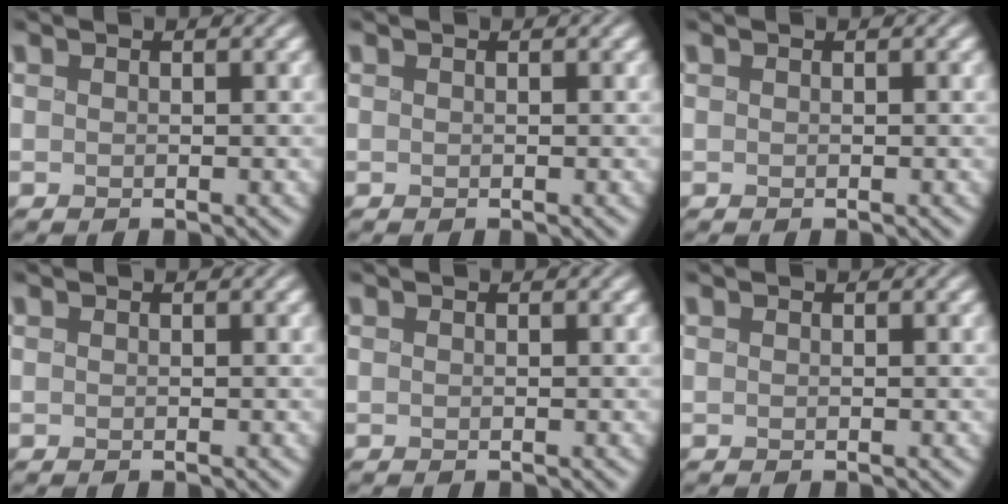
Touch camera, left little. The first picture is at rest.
{"total": 0.0}
{"total": 0.0}
{"total": 0.0}
{"total": 0.0}
{"total": 0.0}